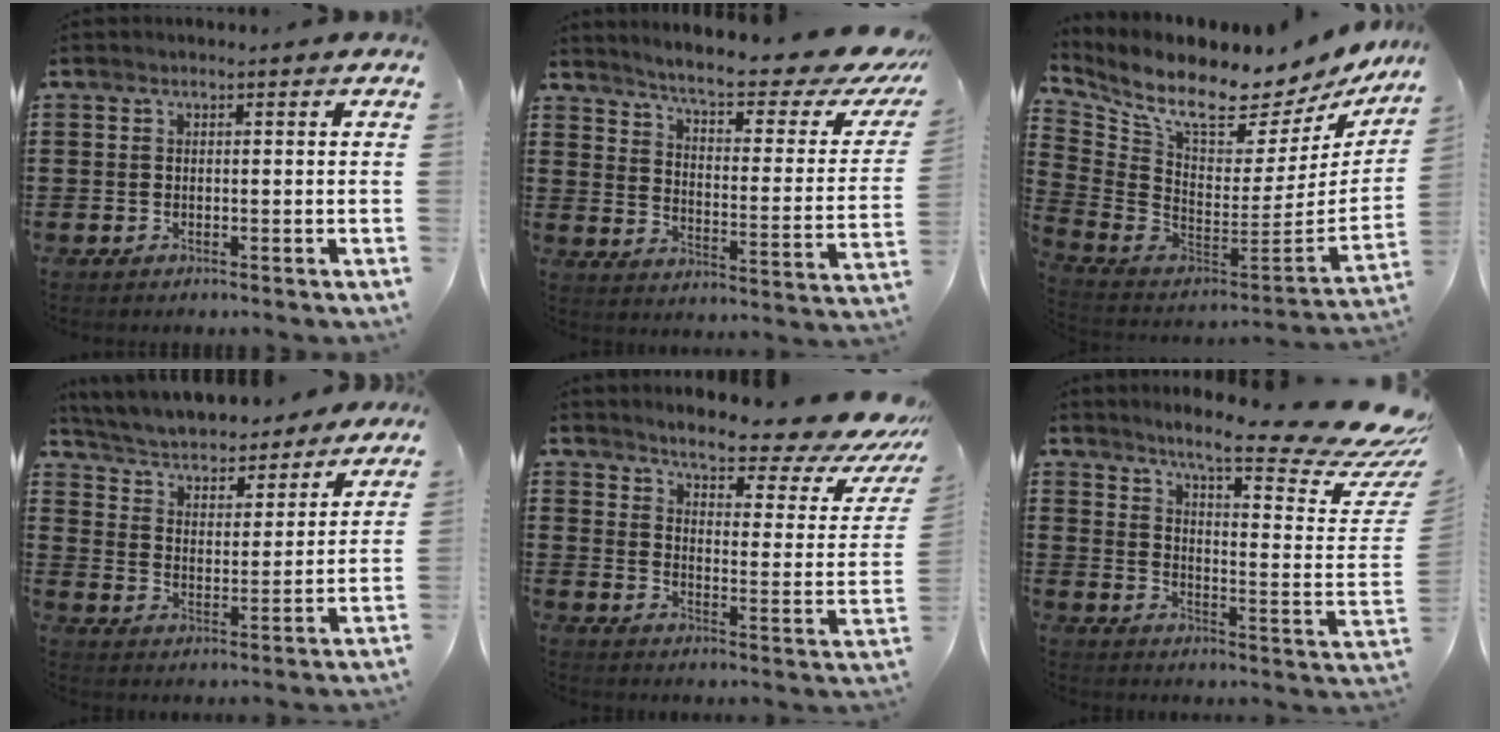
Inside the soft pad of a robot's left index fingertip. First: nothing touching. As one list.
[{"total": 7.4, "force": [6.0, 0.2, 4.3], "torque": [-0.092, -0.048, 0.093]}, {"total": 7.9, "force": [6.7, 1.4, 4.0], "torque": [-0.100, -0.077, 0.107]}, {"total": 4.5, "force": [4.3, 0.6, 1.3], "torque": [-0.047, -0.032, 0.068]}, {"total": 6.3, "force": [5.6, 0.3, 2.9], "torque": [-0.061, -0.050, 0.088]}, {"total": 11.9, "force": [9.5, 0.9, 7.0], "torque": [-0.127, -0.077, 0.154]}]